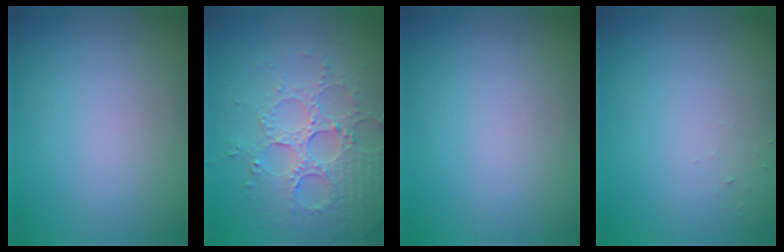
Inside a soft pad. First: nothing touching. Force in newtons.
{"total": 5.1, "press": 3.9, "slide": 3.3}
{"total": 0.0}
{"total": 0.6, "press": 0.6, "slide": 0.1}